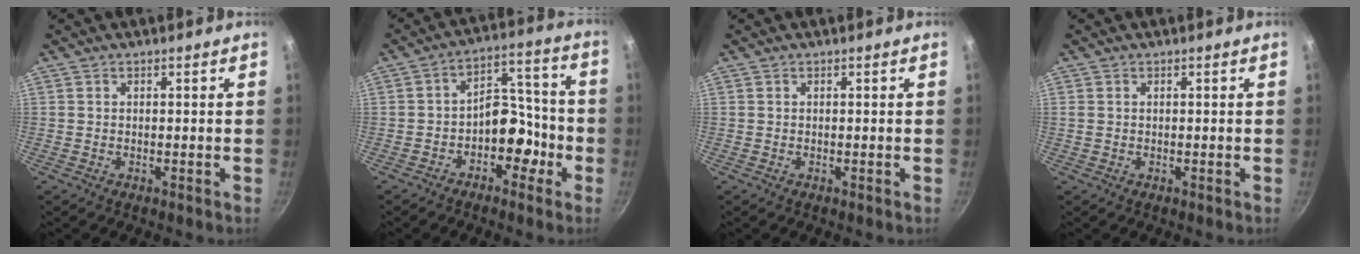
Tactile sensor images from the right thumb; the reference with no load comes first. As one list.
[{"total": 9.3, "force": [-3.7, 6.3, 5.8], "torque": [-0.022, 0.070, -0.057]}, {"total": 0.0}, {"total": 0.7, "force": [0.1, 0.6, 0.3], "torque": [-0.007, 0.002, 0.003]}]